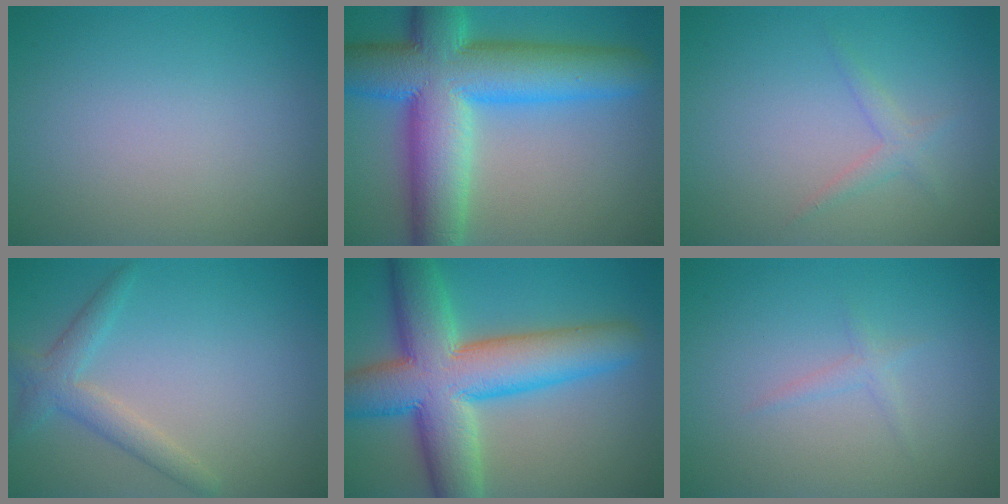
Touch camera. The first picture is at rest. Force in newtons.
{"total": 13.6, "press": 13.6, "slide": 0.3}
{"total": 1.3, "press": 1.3, "slide": 0.1}
{"total": 2.6, "press": 2.6, "slide": 0.1}
{"total": 12.1, "press": 12.1, "slide": 0.4}
{"total": 0.9, "press": 0.9, "slide": 0.0}